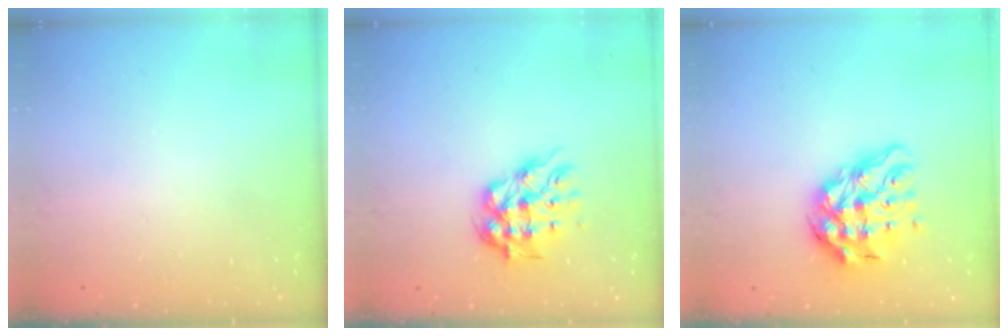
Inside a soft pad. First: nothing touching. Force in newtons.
{"total": 9.3, "press": 9.3, "slide": 1.2}
{"total": 14.4, "press": 14.3, "slide": 1.8}